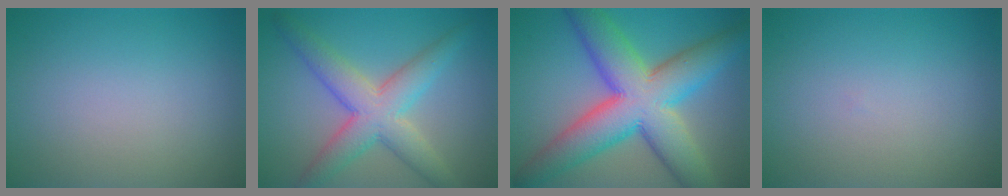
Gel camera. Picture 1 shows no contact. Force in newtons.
{"total": 6.2, "press": 6.2, "slide": 0.2}
{"total": 12.2, "press": 12.2, "slide": 0.3}
{"total": 0.0}